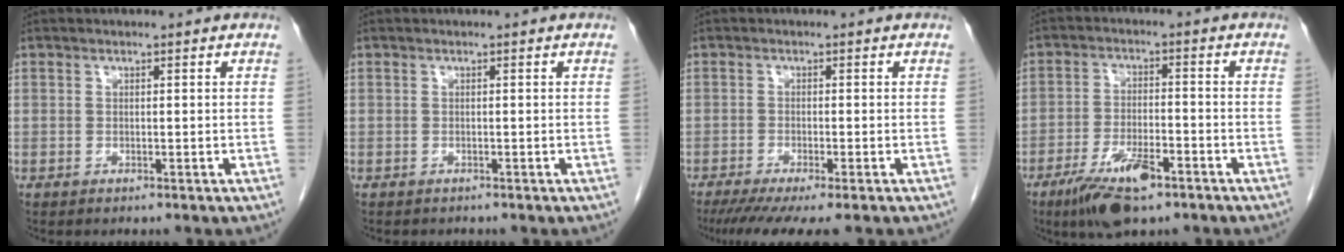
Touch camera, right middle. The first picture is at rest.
{"total": 1.3, "force": [-1.1, 0.5, 0.3], "torque": [-0.010, -0.001, -0.013]}
{"total": 8.0, "force": [-6.2, 0.5, 5.0], "torque": [-0.068, -0.018, -0.098]}
{"total": 9.0, "force": [-5.7, 2.5, 6.6], "torque": [-0.125, -0.011, -0.096]}